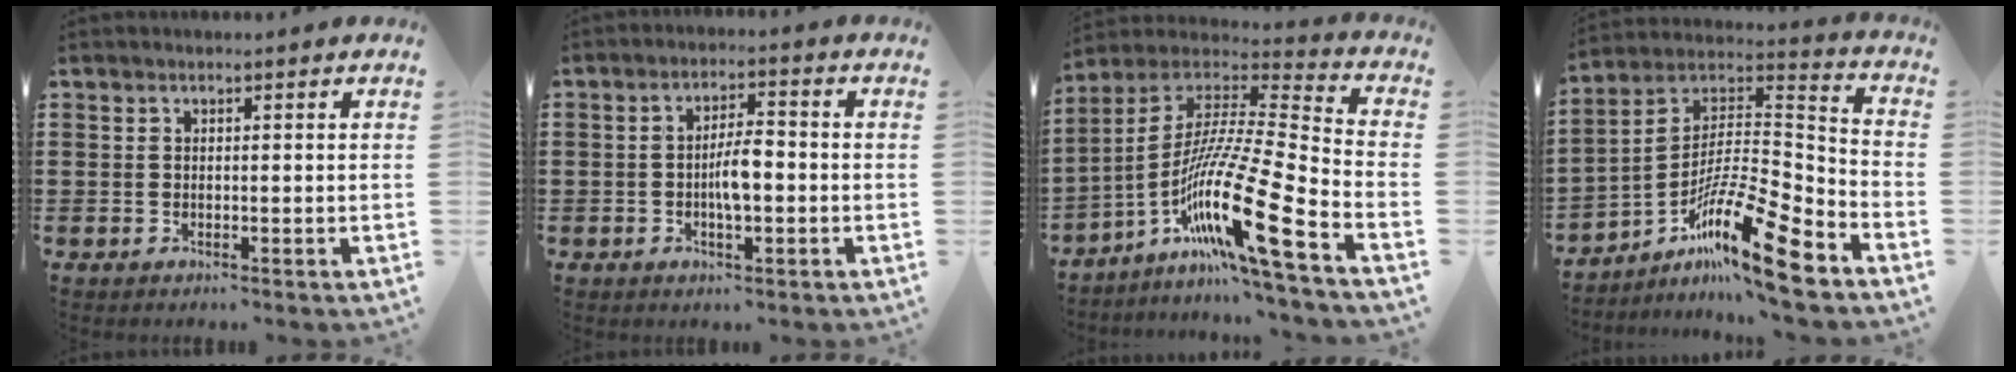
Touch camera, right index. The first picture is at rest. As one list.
[{"total": 5.0, "force": [-0.8, 1.7, 4.6], "torque": [-0.090, 0.005, -0.019]}, {"total": 17.9, "force": [-8.8, 1.5, 15.5], "torque": [-0.317, -0.012, -0.167]}, {"total": 15.5, "force": [-10.5, 2.0, 11.3], "torque": [-0.203, 0.011, -0.194]}]